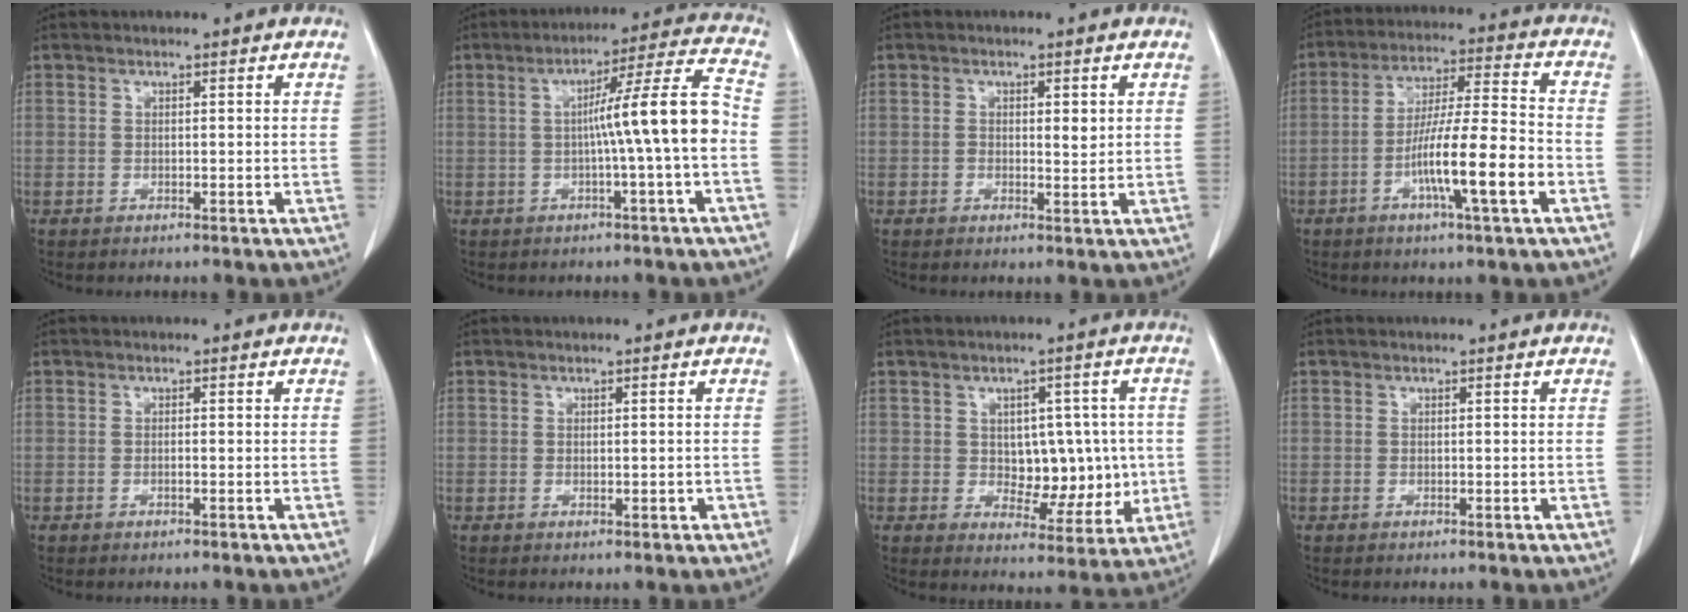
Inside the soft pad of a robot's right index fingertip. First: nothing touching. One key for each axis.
{"total": 10.3, "fx": -1.4, "fy": -1.4, "fz": 10.1, "tx": -0.156, "ty": 0.019, "tz": -0.020}
{"total": 2.4, "fx": 0.5, "fy": 1.0, "fz": 2.1, "tx": -0.032, "ty": -0.003, "tz": 0.007}
{"total": 12.9, "fx": -4.6, "fy": 0.3, "fz": 12.1, "tx": -0.212, "ty": -0.002, "tz": -0.081}
{"total": 0.6, "fx": -0.2, "fy": 0.0, "fz": 0.5, "tx": -0.010, "ty": 0.001, "tz": -0.002}
{"total": 1.1, "fx": -0.2, "fy": 0.4, "fz": 1.0, "tx": -0.016, "ty": -0.002, "tz": 0.001}
{"total": 8.8, "fx": 0.2, "fy": 5.4, "fz": 6.9, "tx": -0.076, "ty": 0.016, "tz": 0.019}
{"total": 0.0}